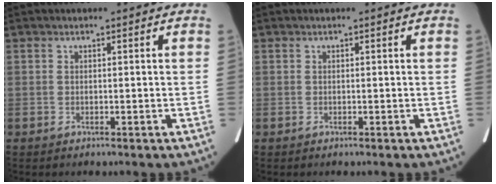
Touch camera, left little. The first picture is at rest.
{"total": 0.0}